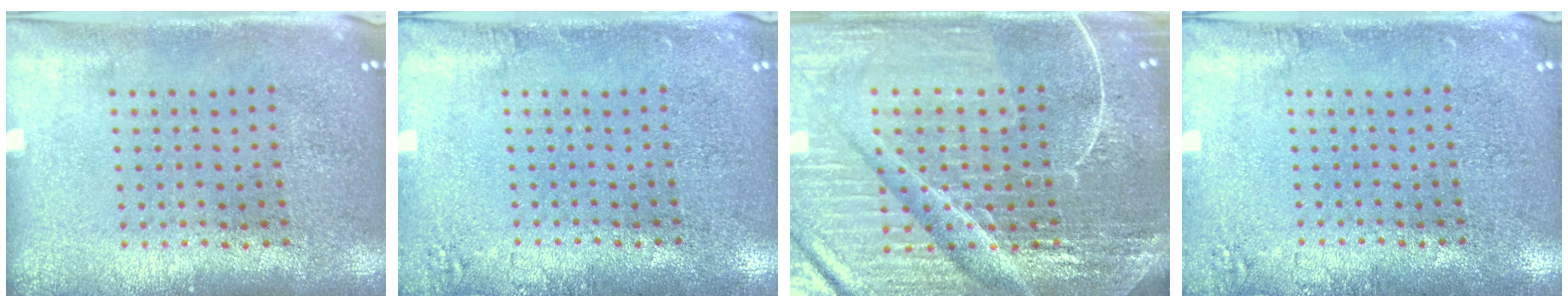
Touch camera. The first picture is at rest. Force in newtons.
{"total": 1.5, "press": 1.4, "slide": 0.3}
{"total": 6.8, "press": 6.0, "slide": 3.3}
{"total": 1.5, "press": 1.4, "slide": 0.3}